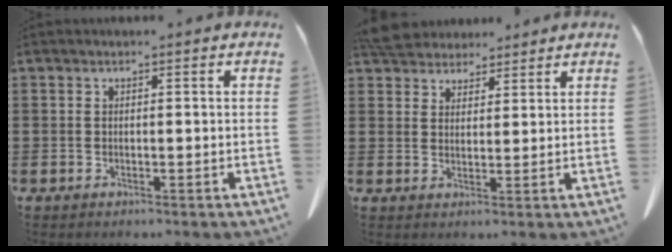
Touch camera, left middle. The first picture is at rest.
{"total": 5.1, "force": [4.8, 1.6, 0.9], "torque": [-0.036, -0.008, 0.094]}